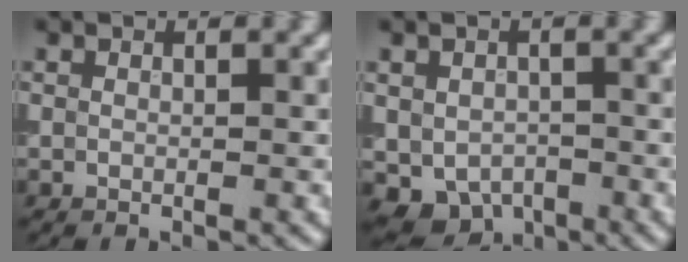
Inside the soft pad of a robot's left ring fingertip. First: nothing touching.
{"total": 5.0, "force": [-2.0, 3.9, 2.5], "torque": [-0.042, -0.017, -0.022]}